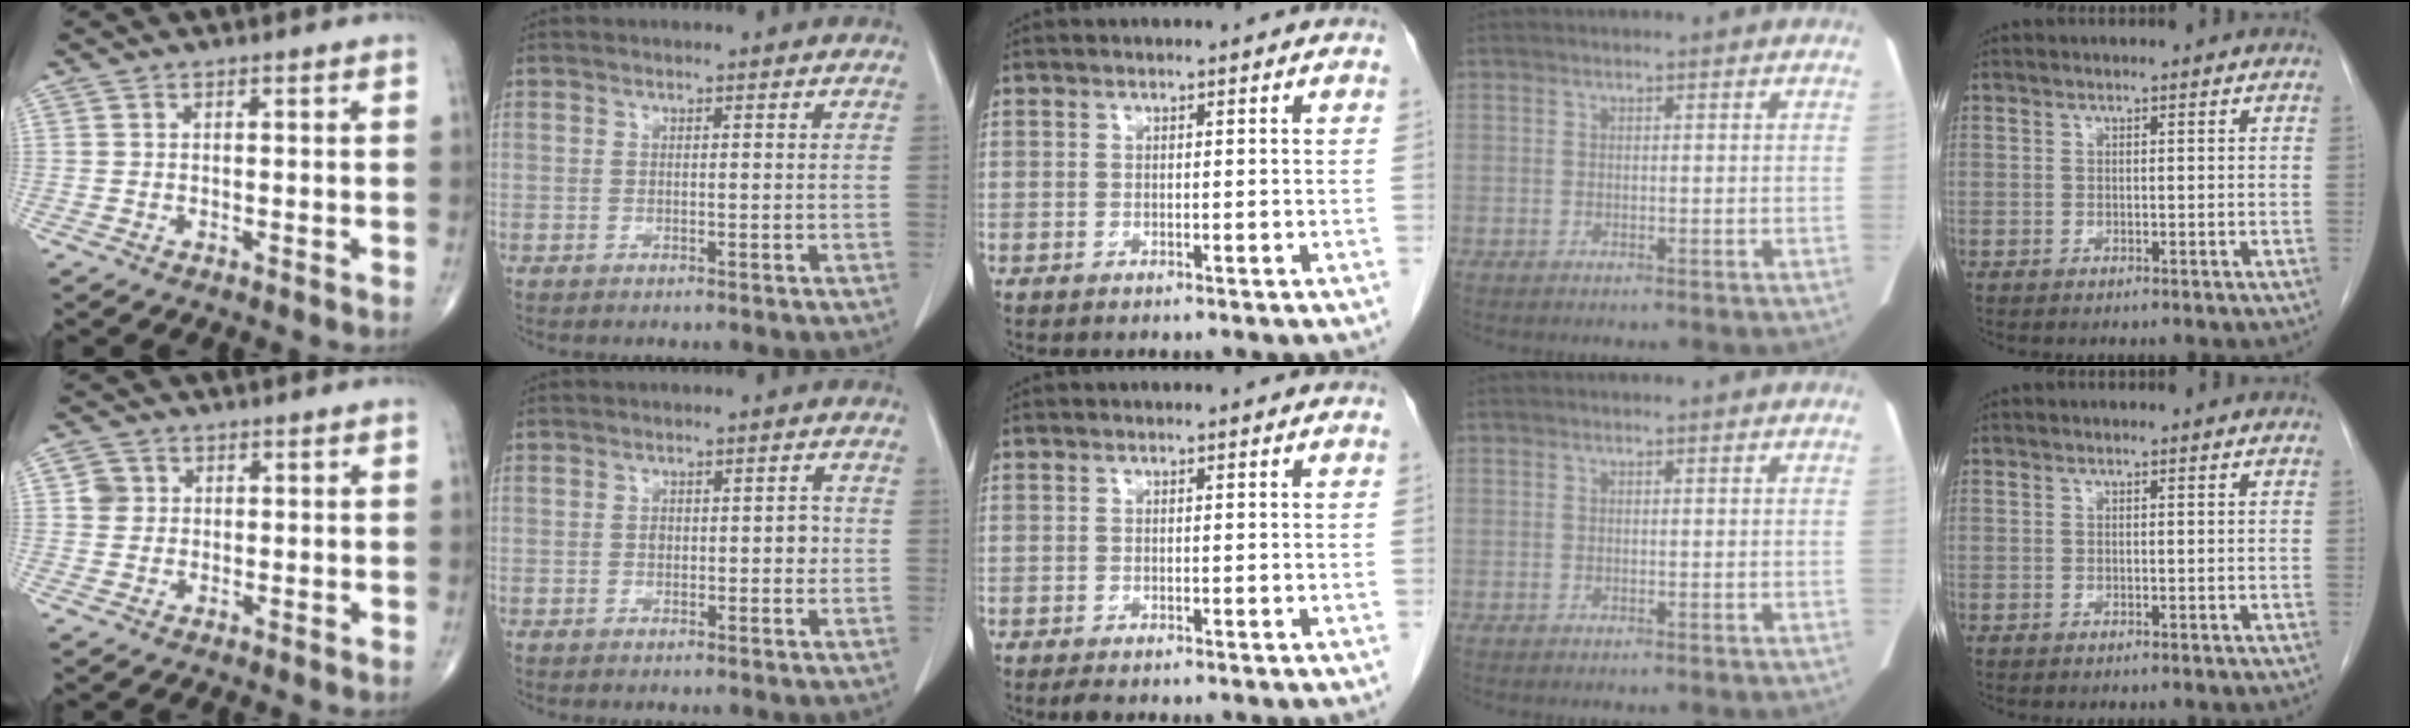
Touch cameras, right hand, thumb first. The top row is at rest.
{"thumb": {"total": 3.1, "force": [0.7, 2.9, 0.9], "torque": [0.001, 0.002, 0.009]}, "index": {"total": 2.8, "force": [-0.2, 1.5, 2.3], "torque": [-0.030, 0.005, -0.002]}, "middle": {"total": 1.2, "force": [-0.9, 0.3, 0.8], "torque": [-0.014, -0.004, -0.012]}}